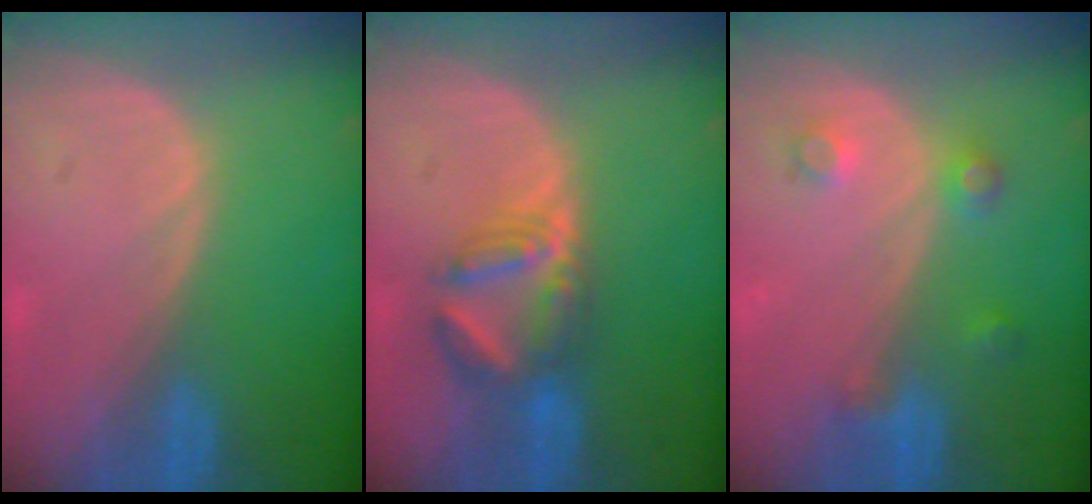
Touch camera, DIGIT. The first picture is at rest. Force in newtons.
{"total": 5.9, "press": 5.9, "slide": 0.3}
{"total": 3.6, "press": 3.4, "slide": 1.3}